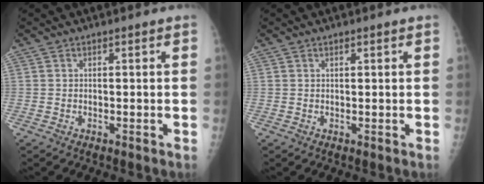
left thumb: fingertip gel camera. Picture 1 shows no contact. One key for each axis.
{"total": 0.6, "fx": 0.4, "fy": 0.3, "fz": 0.4, "tx": -0.006, "ty": -0.002, "tz": 0.006}